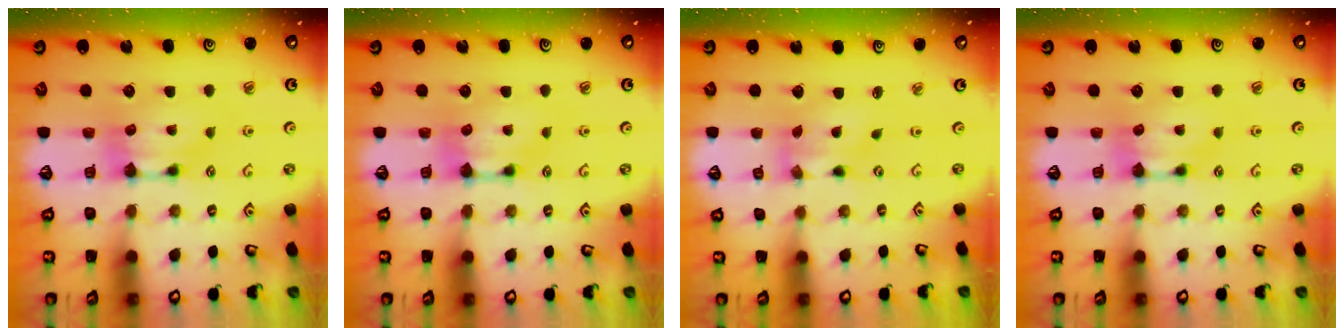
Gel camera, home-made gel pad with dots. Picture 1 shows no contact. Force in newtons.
{"total": 0.0}
{"total": 1.9, "press": 1.3, "slide": 1.3}
{"total": 0.0}